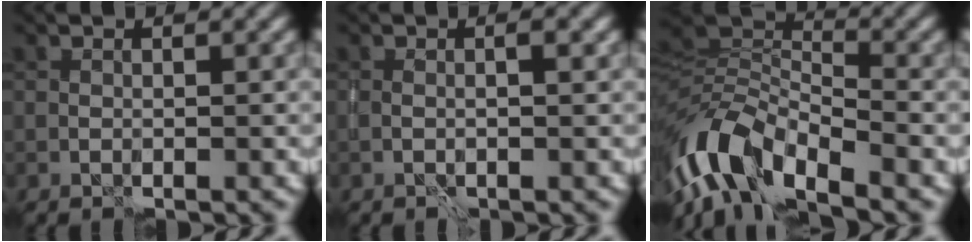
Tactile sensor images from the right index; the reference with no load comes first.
{"total": 1.5, "force": [0.3, 0.6, 1.3], "torque": [0.004, -0.001, -0.009]}
{"total": 8.6, "force": [-5.2, 3.9, 5.7], "torque": [-0.101, 0.001, -0.110]}